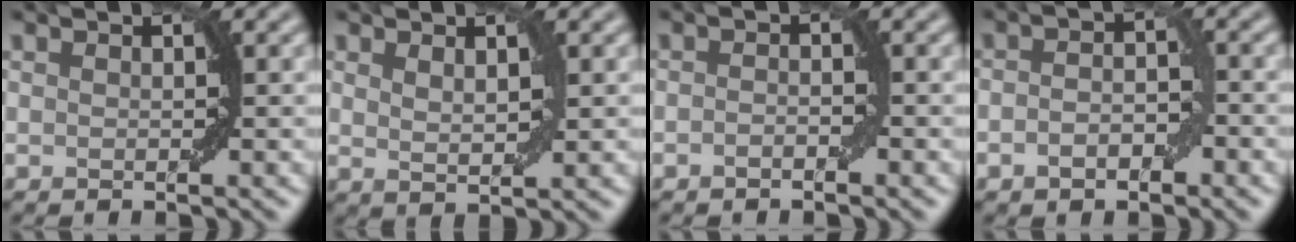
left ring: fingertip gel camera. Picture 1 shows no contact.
{"total": 1.6, "force": [0.9, 0.5, 1.2], "torque": [-0.022, -0.003, 0.020]}
{"total": 0.9, "force": [-0.6, 0.2, 0.6], "torque": [-0.012, 0.004, -0.010]}
{"total": 2.7, "force": [-1.0, 1.4, 2.1], "torque": [-0.036, 0.002, -0.020]}